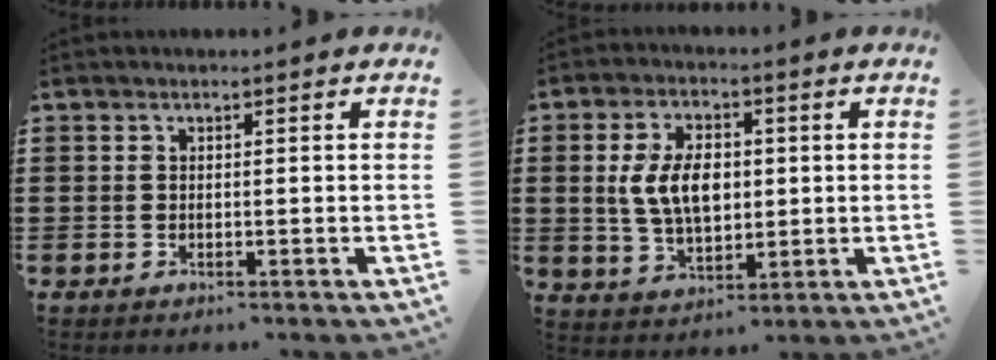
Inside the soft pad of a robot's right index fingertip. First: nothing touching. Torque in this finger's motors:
{"motor_torque": [2.14, 0.00, 0.62, 0.21]}